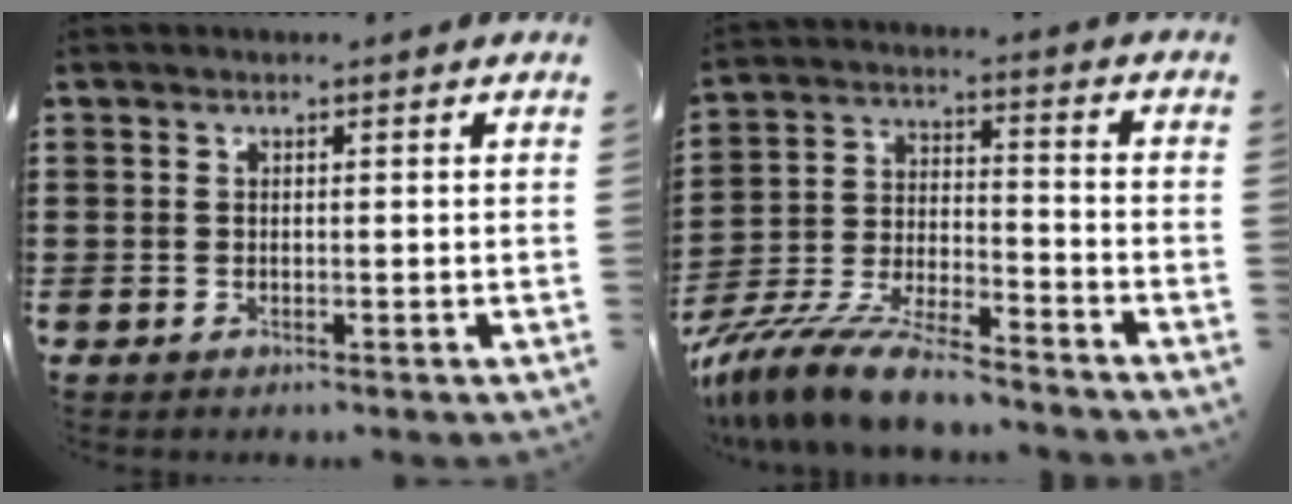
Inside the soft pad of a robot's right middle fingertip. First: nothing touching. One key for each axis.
{"total": 8.5, "fx": -7.8, "fy": 1.0, "fz": 3.2, "tx": -0.081, "ty": 0.003, "tz": -0.156}